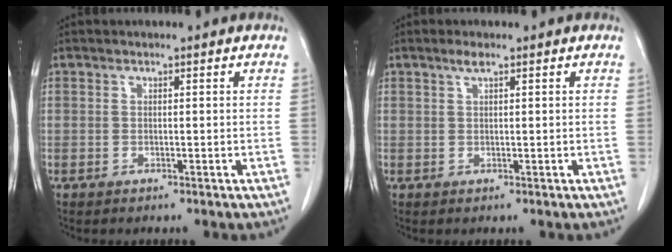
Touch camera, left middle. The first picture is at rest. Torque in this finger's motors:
{"motor_torque": [0.49, -0.30, 0.05, 0.01]}